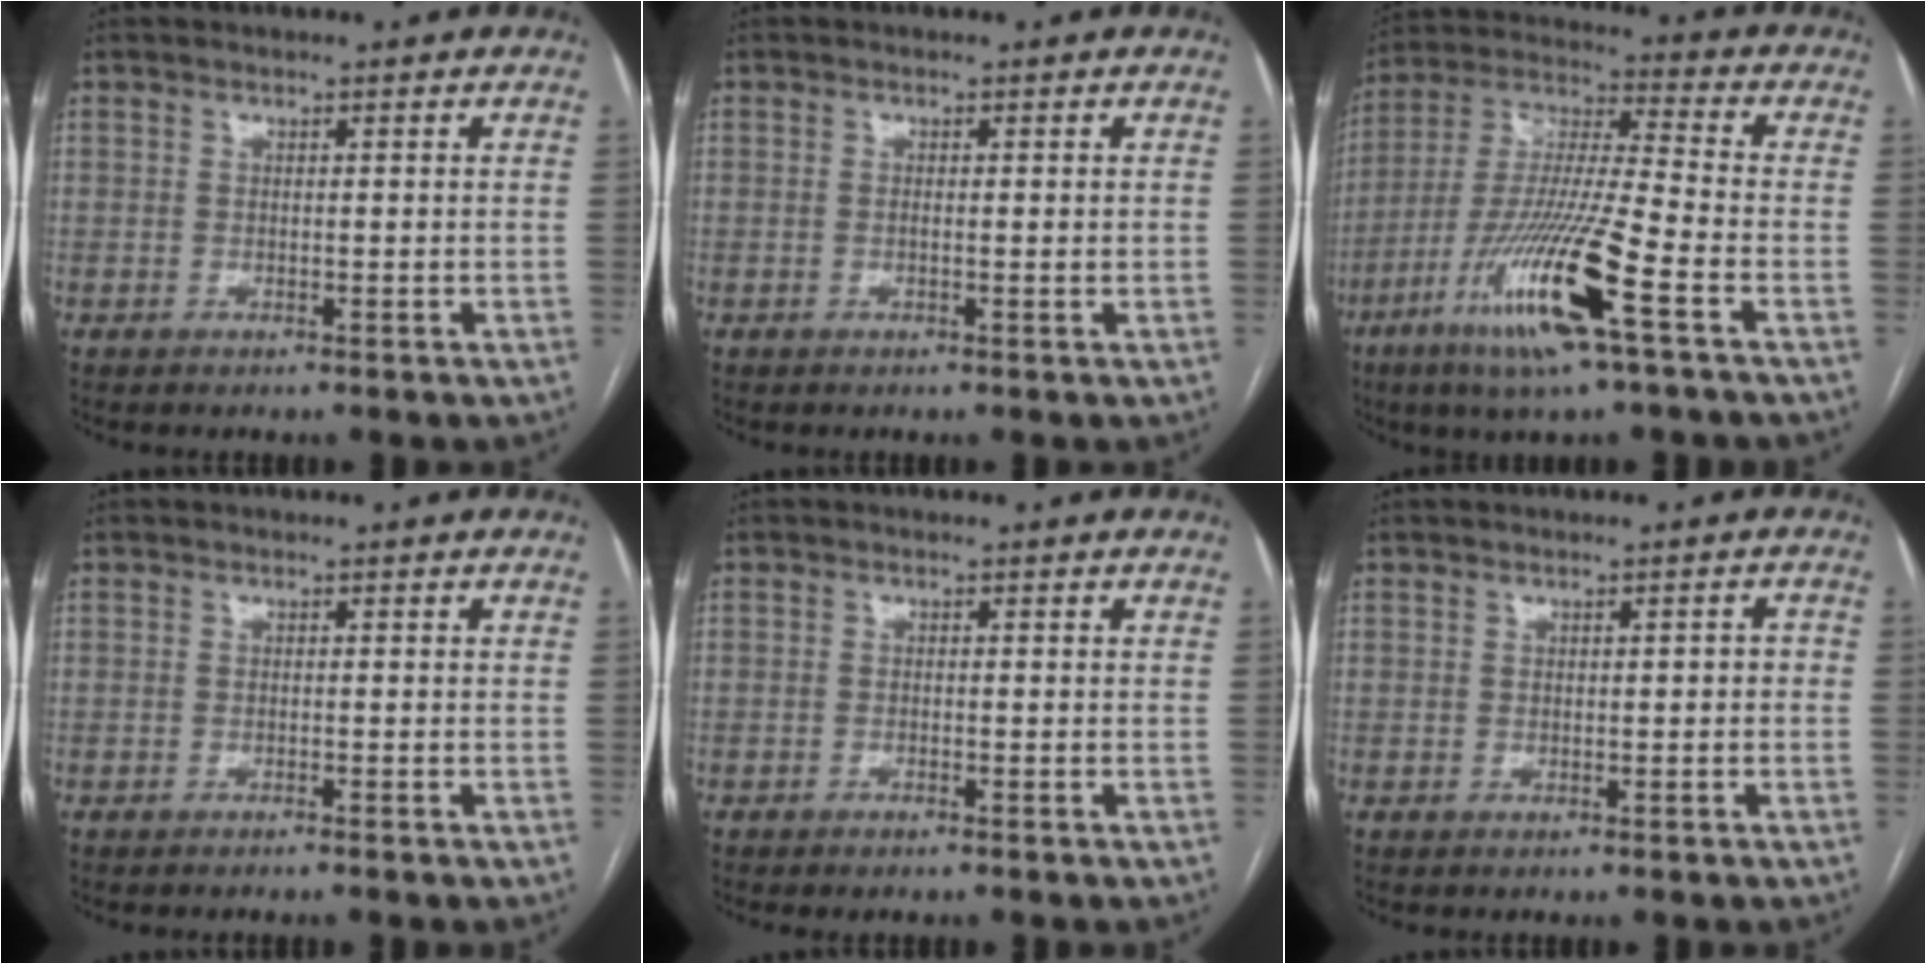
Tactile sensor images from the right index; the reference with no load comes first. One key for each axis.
{"total": 1.4, "fx": 0.0, "fy": 0.3, "fz": 1.4, "tx": -0.022, "ty": -0.002, "tz": 0.002}
{"total": 17.3, "fx": -8.0, "fy": 0.5, "fz": 15.3, "tx": -0.320, "ty": -0.027, "tz": -0.152}
{"total": 1.7, "fx": -1.5, "fy": -0.4, "fz": 0.7, "tx": -0.007, "ty": 0.004, "tz": -0.020}
{"total": 1.1, "fx": -1.0, "fy": 0.0, "fz": 0.5, "tx": -0.011, "ty": -0.001, "tz": -0.015}
{"total": 1.0, "fx": -0.3, "fy": 0.4, "fz": 0.9, "tx": -0.008, "ty": 0.004, "tz": -0.004}